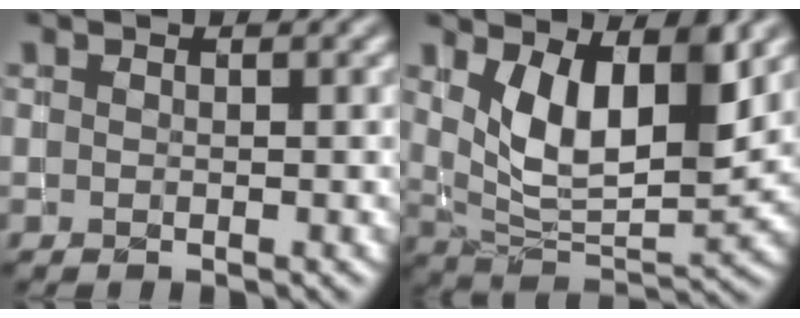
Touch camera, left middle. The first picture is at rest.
{"total": 7.8, "force": [2.6, 3.4, 6.5], "torque": [-0.122, -0.019, 0.050]}